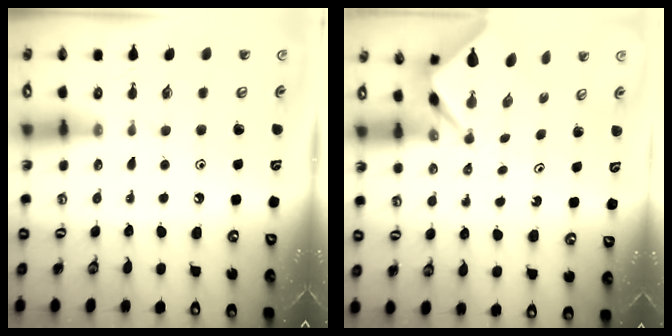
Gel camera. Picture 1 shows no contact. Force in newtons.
{"total": 2.5, "press": 2.5, "slide": 0.2}